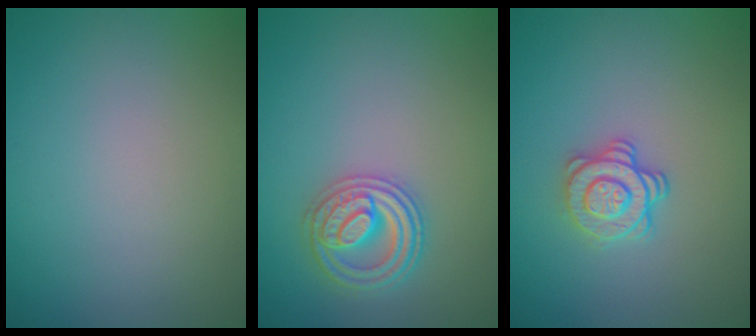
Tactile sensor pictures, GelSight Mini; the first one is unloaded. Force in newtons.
{"total": 3.6, "press": 3.4, "slide": 1.0}
{"total": 3.0, "press": 2.6, "slide": 1.4}